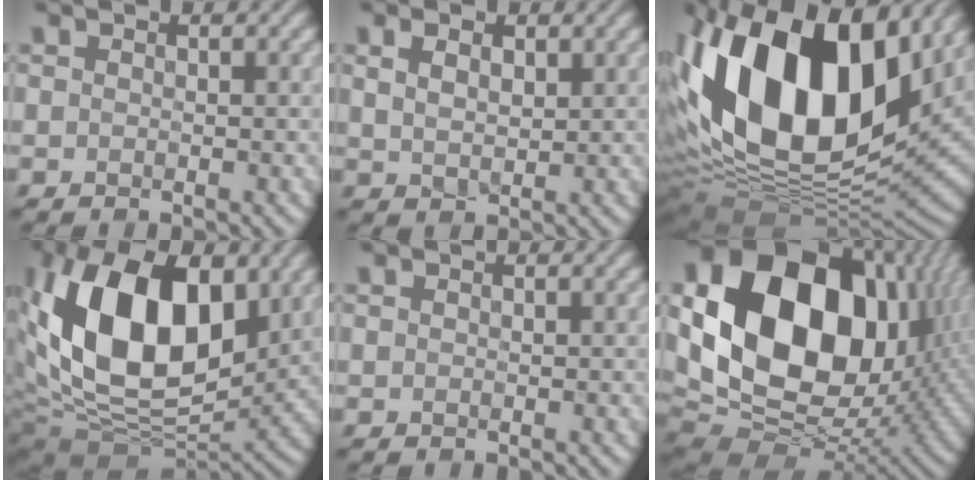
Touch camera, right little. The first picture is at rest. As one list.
[{"total": 2.4, "force": [0.9, 1.3, 1.7], "torque": [-0.038, -0.002, 0.022]}, {"total": 19.0, "force": [5.5, 11.3, 14.3], "torque": [-0.285, 0.016, 0.089]}, {"total": 15.3, "force": [3.5, 9.2, 11.7], "torque": [-0.207, 0.006, 0.060]}, {"total": 0.0}, {"total": 21.4, "force": [4.5, 14.7, 14.8], "torque": [-0.313, 0.013, 0.084]}]